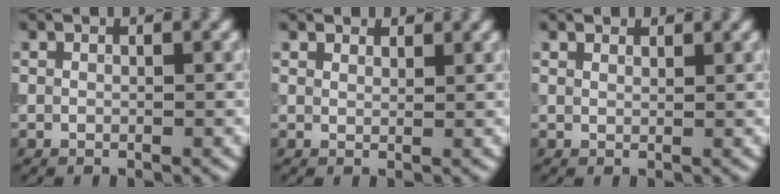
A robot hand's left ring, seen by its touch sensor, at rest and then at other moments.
{"total": 2.2, "force": [2.0, 0.8, 0.5], "torque": [-0.011, -0.005, 0.038]}
{"total": 1.9, "force": [1.7, 0.8, 0.4], "torque": [-0.012, -0.008, 0.036]}